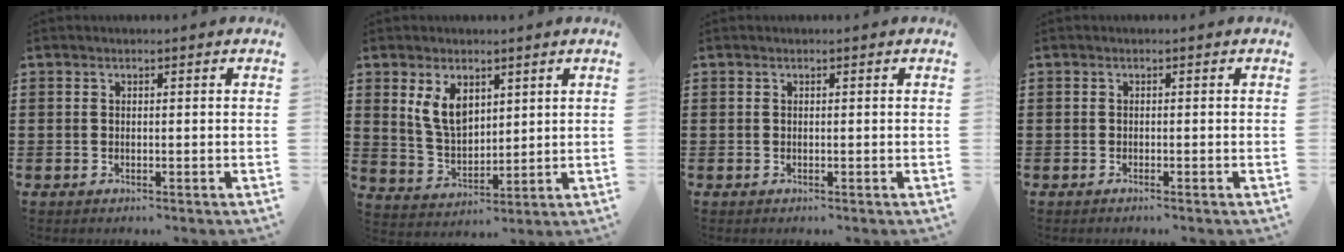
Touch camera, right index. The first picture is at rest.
{"total": 6.4, "force": [2.8, 3.8, 4.4], "torque": [-0.105, 0.007, 0.050]}
{"total": 0.0}
{"total": 0.5, "force": [-0.5, 0.0, 0.1], "torque": [-0.004, -0.001, -0.010]}